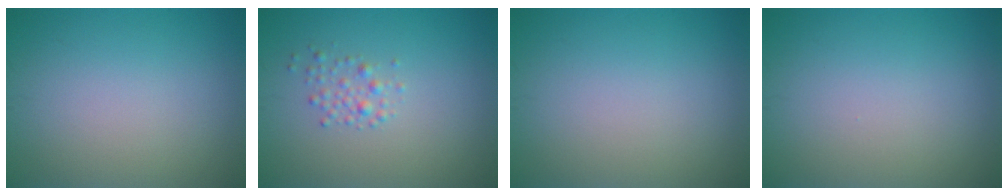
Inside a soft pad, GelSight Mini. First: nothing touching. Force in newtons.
{"total": 1.4, "press": 1.4, "slide": 0.0}
{"total": 0.0}
{"total": 0.0}